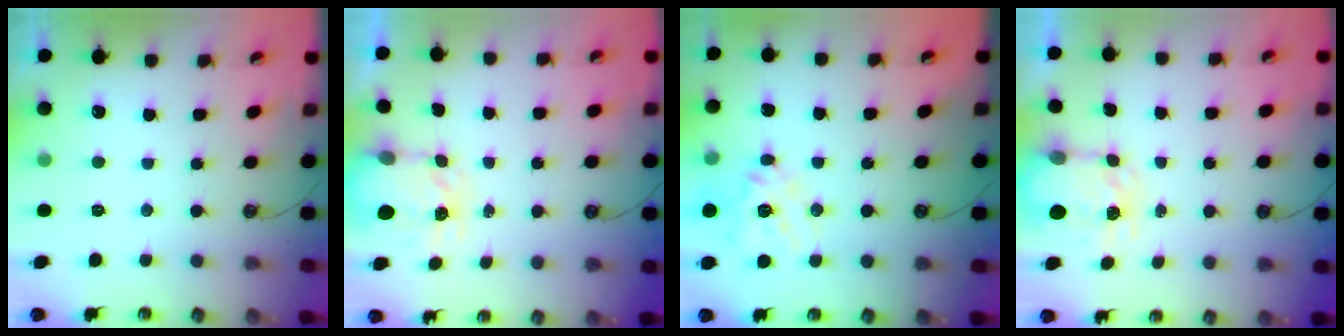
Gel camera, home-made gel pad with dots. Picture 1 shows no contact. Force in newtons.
{"total": 3.6, "press": 3.6, "slide": 0.4}
{"total": 16.0, "press": 15.8, "slide": 2.6}
{"total": 3.8, "press": 3.8, "slide": 0.5}